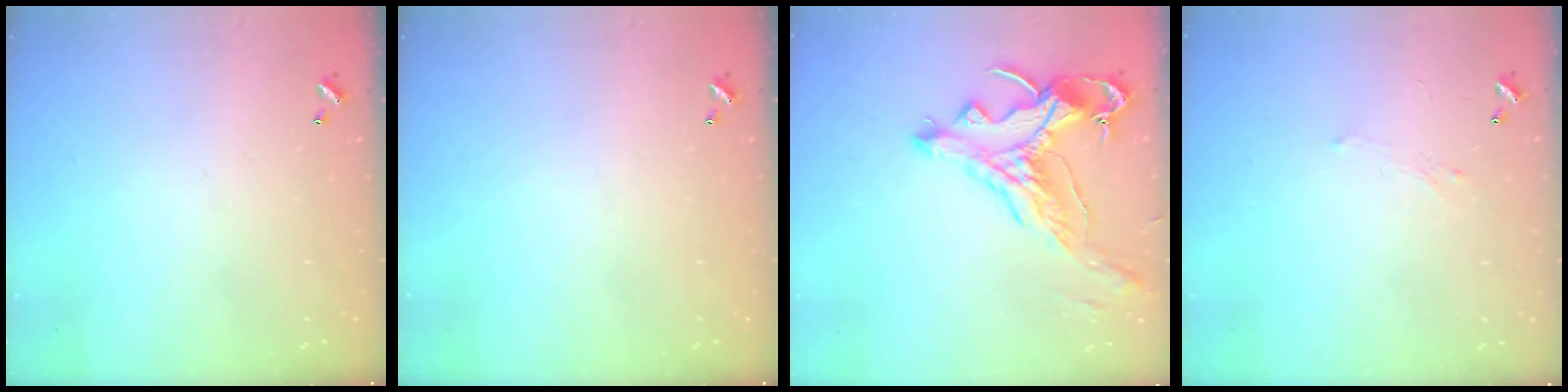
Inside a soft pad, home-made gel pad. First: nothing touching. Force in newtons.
{"total": 0.0}
{"total": 3.2, "press": 2.8, "slide": 1.6}
{"total": 0.8, "press": 0.6, "slide": 0.6}